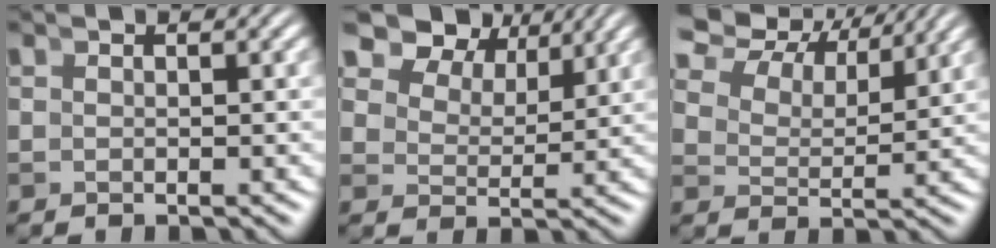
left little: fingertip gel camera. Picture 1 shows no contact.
{"total": 7.9, "force": [5.6, 4.4, 3.5], "torque": [-0.064, 0.022, 0.077]}
{"total": 6.1, "force": [4.2, 3.5, 2.8], "torque": [-0.062, 0.009, 0.057]}